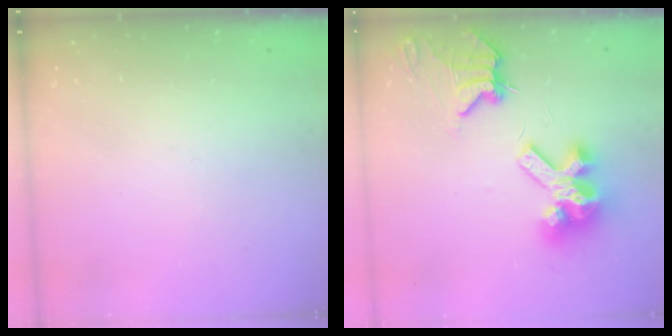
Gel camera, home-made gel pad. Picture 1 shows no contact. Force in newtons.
{"total": 11.5, "press": 11.4, "slide": 1.5}